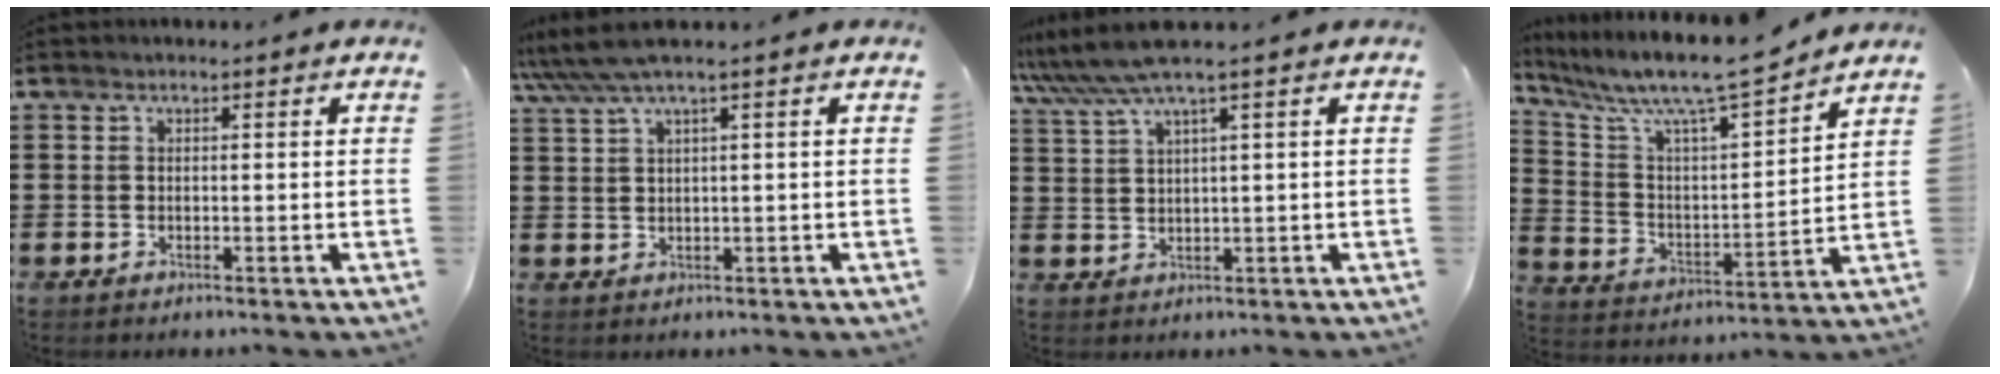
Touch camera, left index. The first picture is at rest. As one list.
[{"total": 3.7, "force": [1.9, -0.1, 3.2], "torque": [-0.072, -0.003, 0.031]}, {"total": 5.3, "force": [3.5, -0.2, 3.9], "torque": [-0.095, -0.012, 0.056]}, {"total": 9.3, "force": [8.1, 0.7, 4.5], "torque": [-0.120, -0.056, 0.133]}]